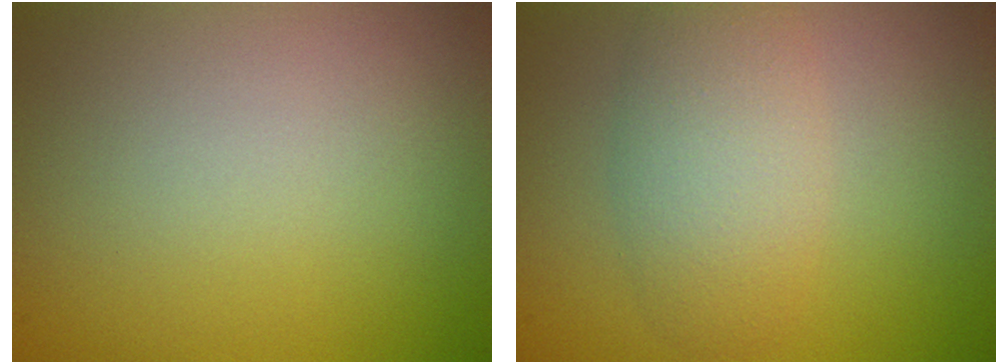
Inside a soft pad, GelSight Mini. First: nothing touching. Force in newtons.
{"total": 4.0, "press": 4.0, "slide": 0.3}